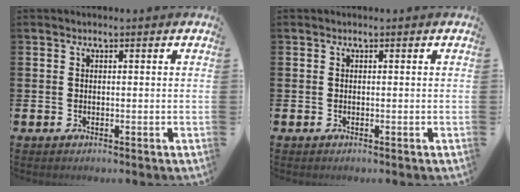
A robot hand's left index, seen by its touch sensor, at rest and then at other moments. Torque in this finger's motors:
{"motor_torque": [-0.33, 0.36, 0.00, 0.00]}